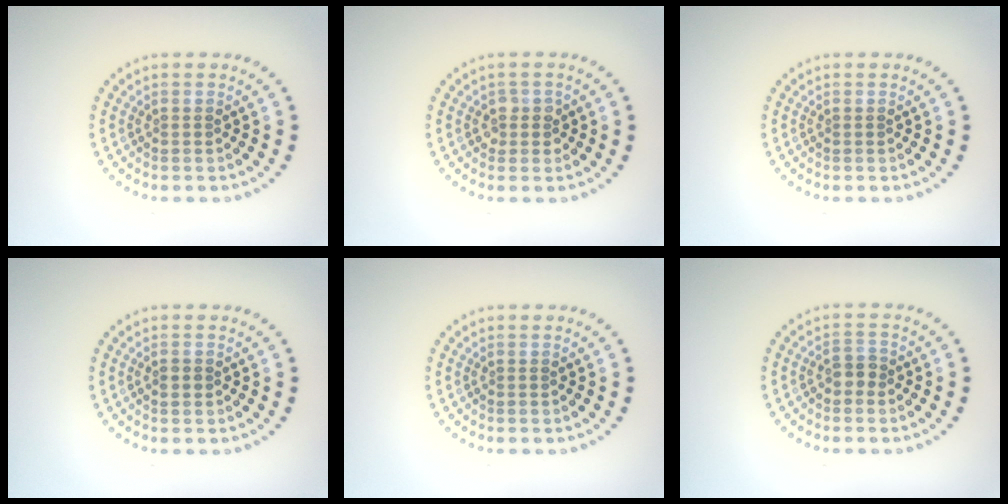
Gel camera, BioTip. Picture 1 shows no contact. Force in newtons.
{"total": 1.4, "press": 1.3, "slide": 0.5}
{"total": 0.0}
{"total": 1.2, "press": 1.2, "slide": 0.2}
{"total": 0.0}
{"total": 1.3, "press": 1.2, "slide": 0.5}